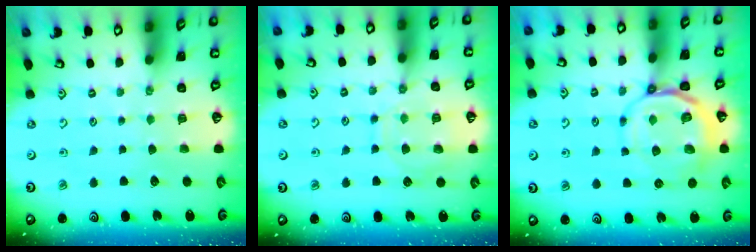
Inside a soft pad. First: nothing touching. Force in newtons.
{"total": 10.6, "press": 10.6, "slide": 1.1}
{"total": 9.9, "press": 9.7, "slide": 1.8}